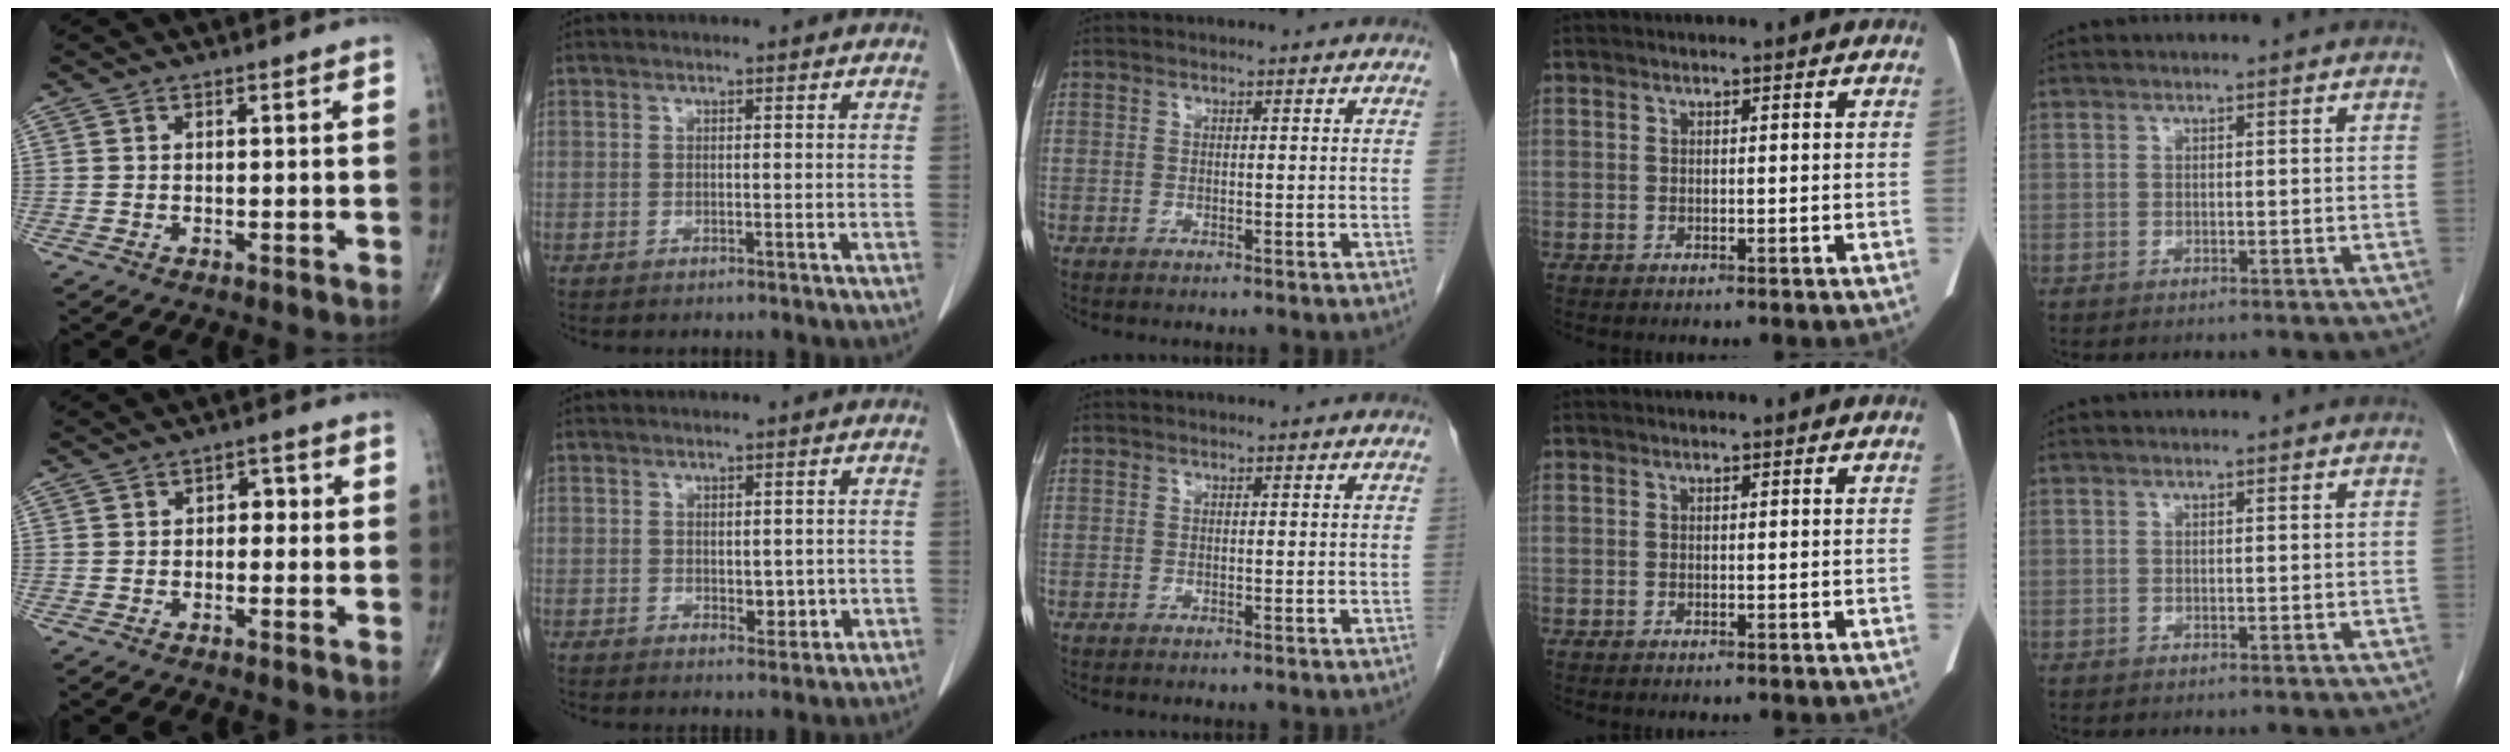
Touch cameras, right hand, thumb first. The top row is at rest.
{"thumb": {"total": 3.0, "force": [0.0, 2.1, 2.2], "torque": [-0.008, 0.010, -0.008]}, "index": {"total": 3.0, "force": [-0.3, 1.7, 2.4], "torque": [-0.029, -0.004, 0.005]}}